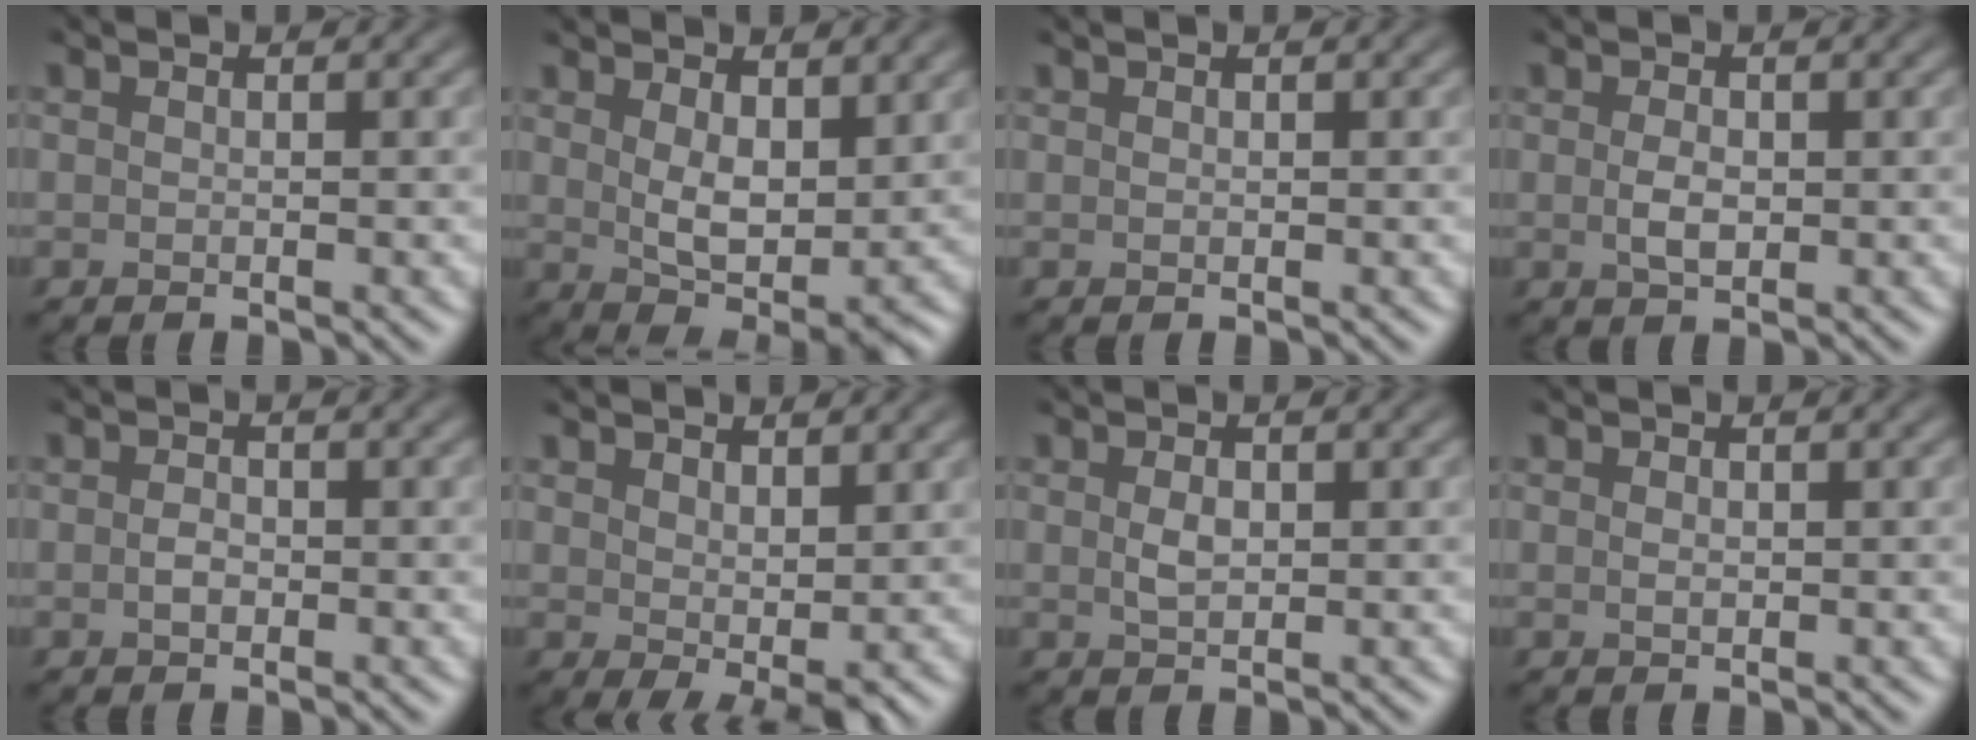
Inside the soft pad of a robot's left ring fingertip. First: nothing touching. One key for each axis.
{"total": 5.0, "fx": 1.4, "fy": 2.4, "fz": 4.1, "tx": -0.073, "ty": -0.009, "tz": 0.024}
{"total": 0.0}
{"total": 1.2, "fx": -0.2, "fy": 0.6, "fz": 1.0, "tx": -0.021, "ty": -0.004, "tz": -0.003}
{"total": 0.8, "fx": -0.6, "fy": 0.4, "fz": 0.3, "tx": -0.006, "ty": -0.003, "tz": -0.013}
{"total": 3.3, "fx": 1.5, "fy": 1.3, "fz": 2.6, "tx": -0.043, "ty": -0.008, "tz": 0.030}
{"total": 0.9, "fx": -0.1, "fy": 0.4, "fz": 0.7, "tx": -0.014, "ty": -0.003, "tz": 0.001}
{"total": 0.0}